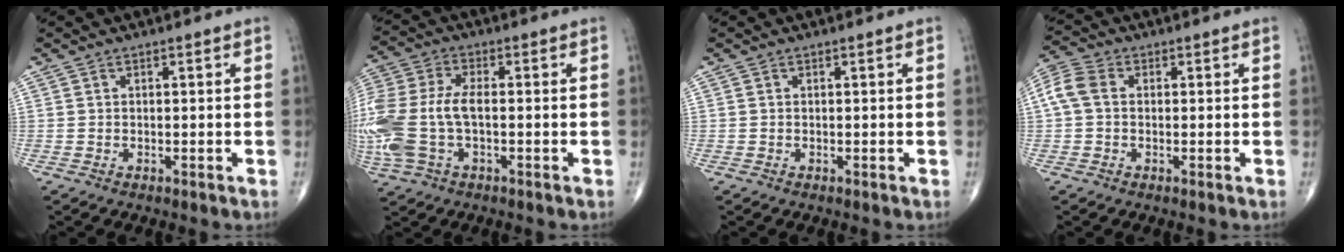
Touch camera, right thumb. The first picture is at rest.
{"total": 16.4, "force": [-1.9, 8.8, 13.8], "torque": [-0.353, 0.012, -0.032]}
{"total": 0.0}
{"total": 5.8, "force": [0.5, 4.2, 4.0], "torque": [-0.095, 0.021, 0.004]}